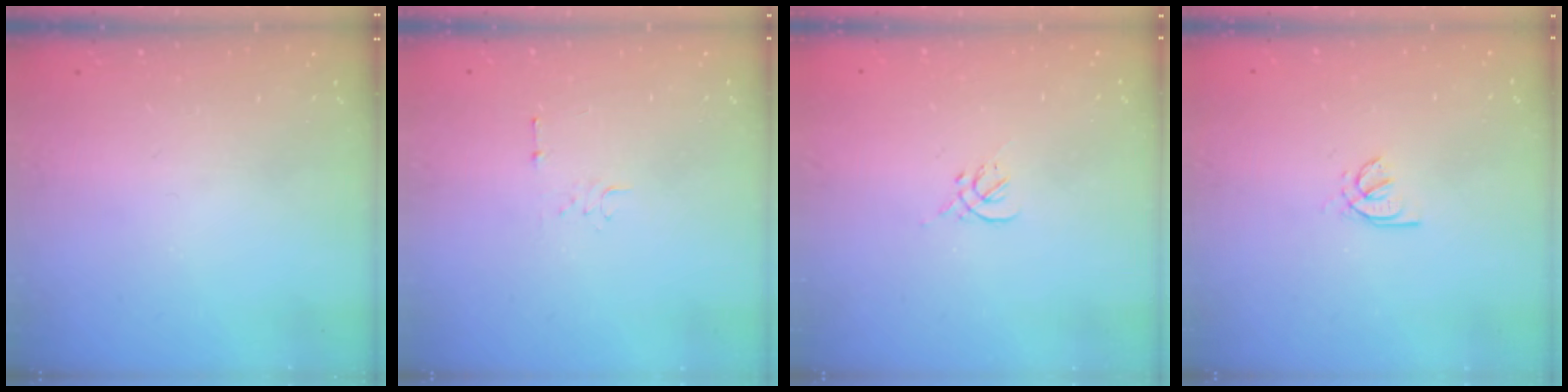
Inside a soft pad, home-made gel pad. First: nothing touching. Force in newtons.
{"total": 5.8, "press": 5.7, "slide": 0.7}
{"total": 0.0}
{"total": 2.0, "press": 2.0, "slide": 0.6}